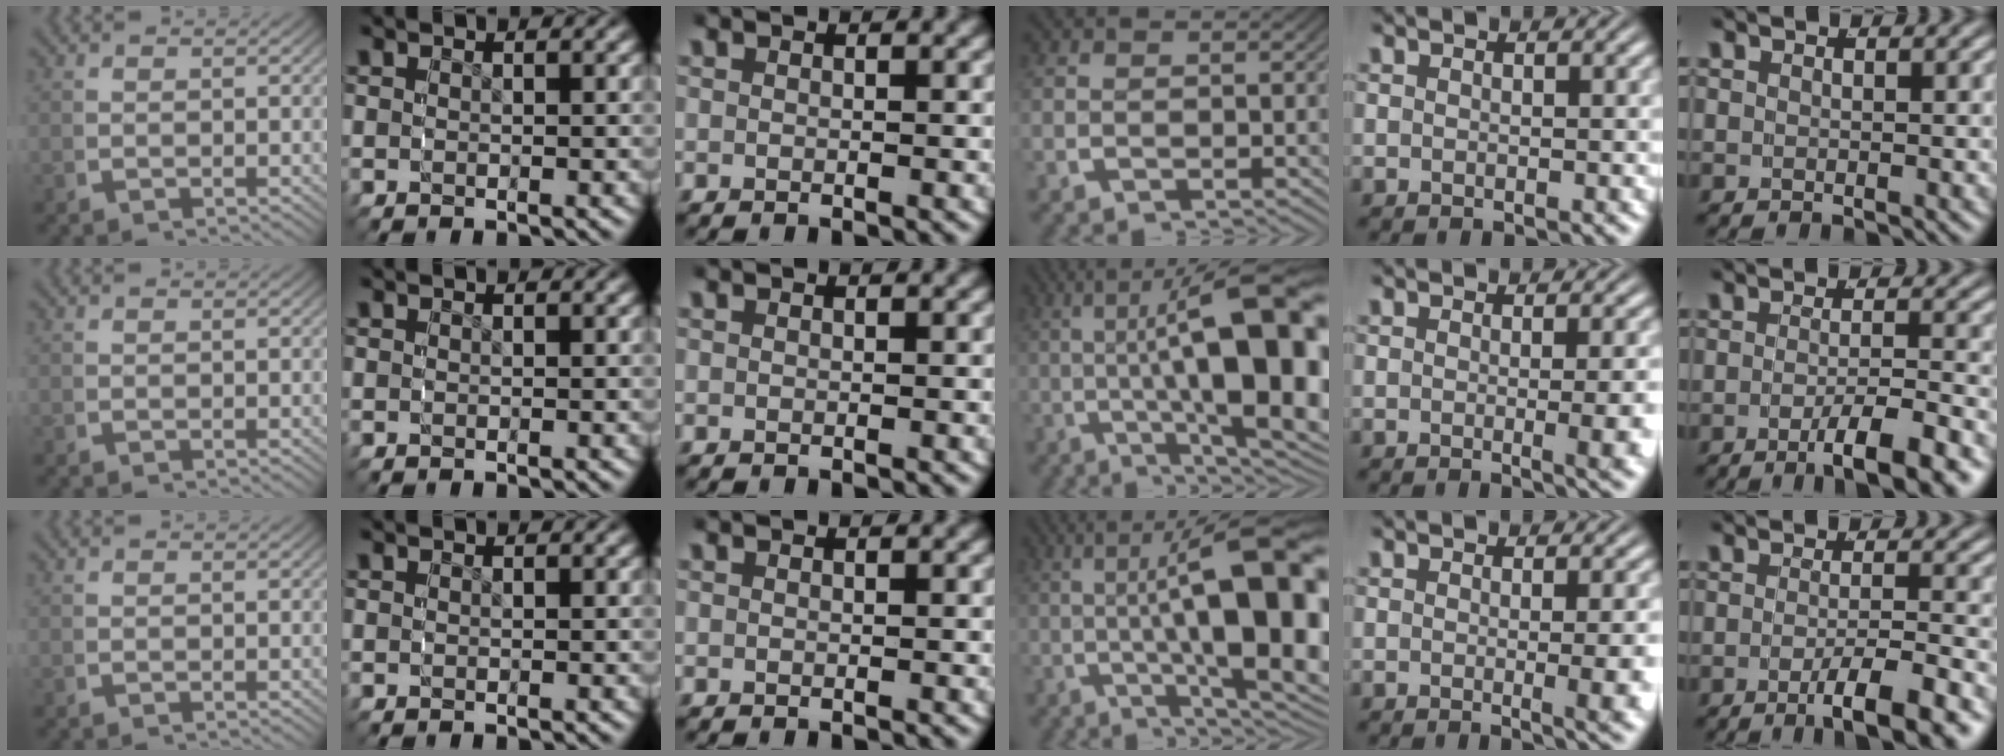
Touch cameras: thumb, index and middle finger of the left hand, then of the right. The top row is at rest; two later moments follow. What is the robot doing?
{"motion": "grasp_and_lifting", "object": "dispenser bottle"}